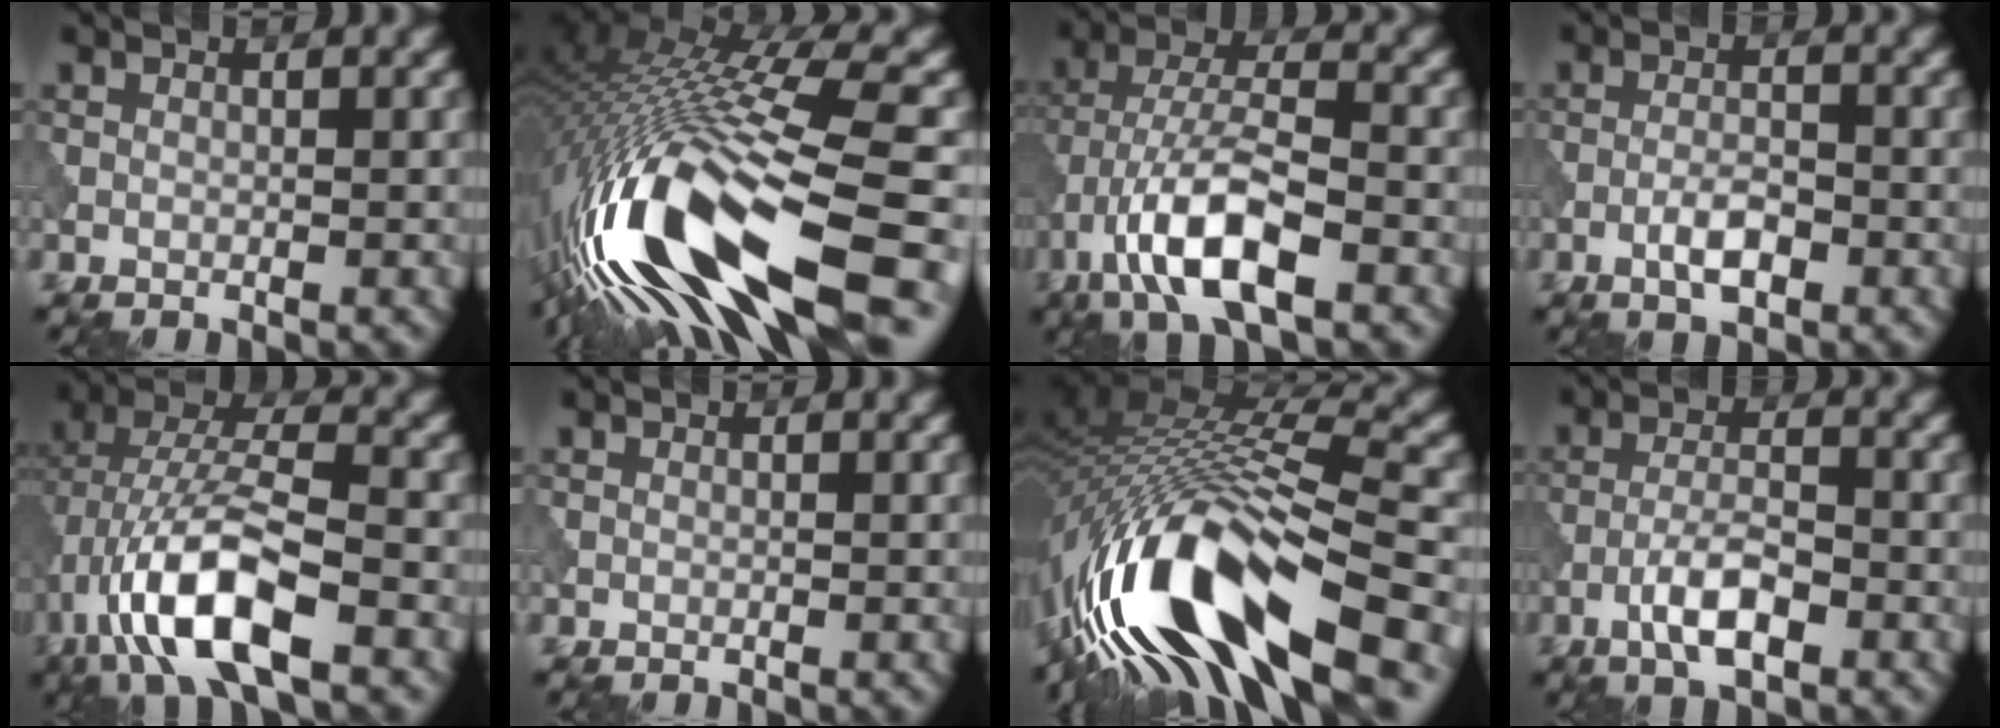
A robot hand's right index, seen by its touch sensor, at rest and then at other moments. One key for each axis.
{"total": 15.8, "fx": -6.3, "fy": 4.7, "fz": 13.7, "tx": -0.262, "ty": 0.006, "tz": -0.105}
{"total": 9.0, "fx": -4.2, "fy": 3.0, "fz": 7.3, "tx": -0.134, "ty": 0.011, "tz": -0.085}
{"total": 2.8, "fx": -1.3, "fy": 0.9, "fz": 2.3, "tx": -0.045, "ty": 0.003, "tz": -0.029}
{"total": 10.6, "fx": -4.1, "fy": 3.8, "fz": 9.0, "tx": -0.181, "ty": 0.013, "tz": -0.081}
{"total": 0.0}
{"total": 15.1, "fx": -7.4, "fy": 5.1, "fz": 12.1, "tx": -0.240, "ty": 0.011, "tz": -0.127}
{"total": 4.5, "fx": -2.2, "fy": 1.4, "fz": 3.6, "tx": -0.070, "ty": 0.005, "tz": -0.047}